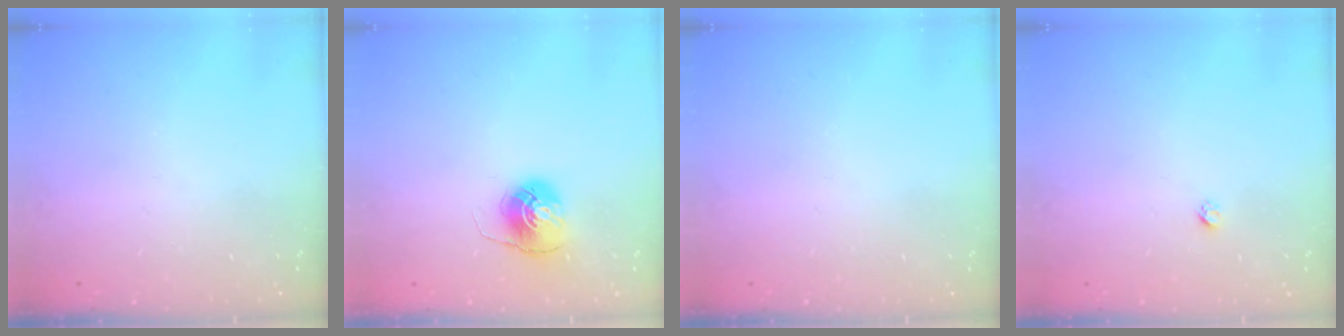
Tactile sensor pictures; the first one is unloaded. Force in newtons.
{"total": 6.8, "press": 6.8, "slide": 0.3}
{"total": 0.0}
{"total": 1.9, "press": 1.9, "slide": 0.1}